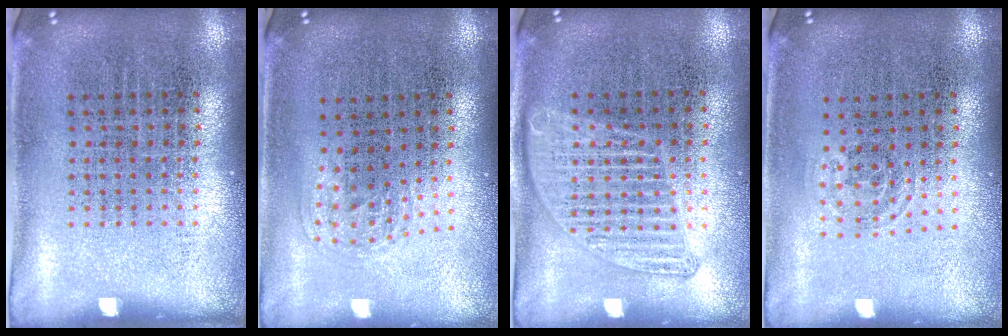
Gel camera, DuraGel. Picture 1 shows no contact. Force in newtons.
{"total": 1.0, "press": 0.6, "slide": 0.8}
{"total": 1.3, "press": 1.3, "slide": 0.3}
{"total": 0.7, "press": 0.5, "slide": 0.5}